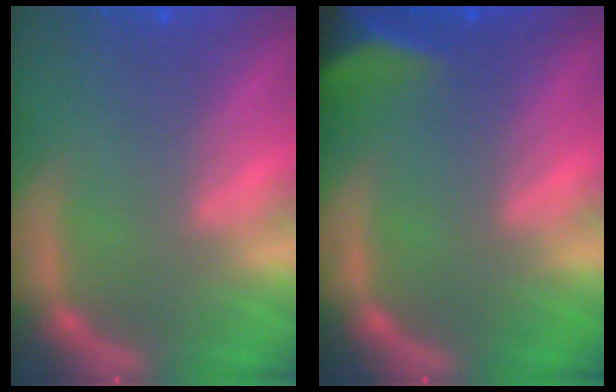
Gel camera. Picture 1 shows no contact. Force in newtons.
{"total": 6.0}